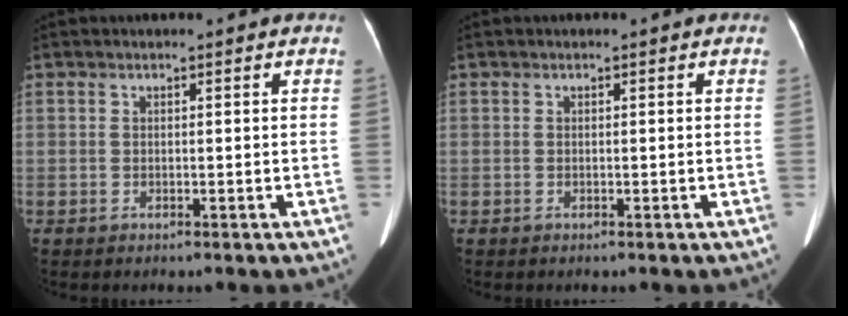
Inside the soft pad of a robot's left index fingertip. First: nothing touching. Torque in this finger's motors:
{"motor_torque": [0.00, 0.00, 0.00, 0.00]}